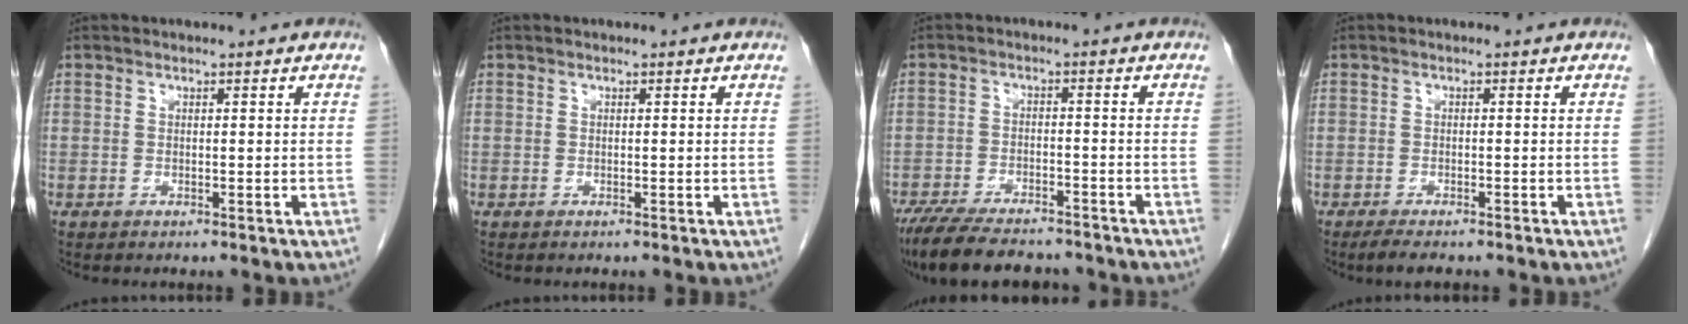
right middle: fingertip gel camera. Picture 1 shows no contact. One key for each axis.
{"total": 0.0}
{"total": 13.7, "fx": -11.7, "fy": 3.5, "fz": 6.2, "tx": -0.118, "ty": -0.010, "tz": -0.178}
{"total": 3.1, "fx": -2.4, "fy": 0.8, "fz": 1.7, "tx": -0.034, "ty": -0.008, "tz": -0.036}